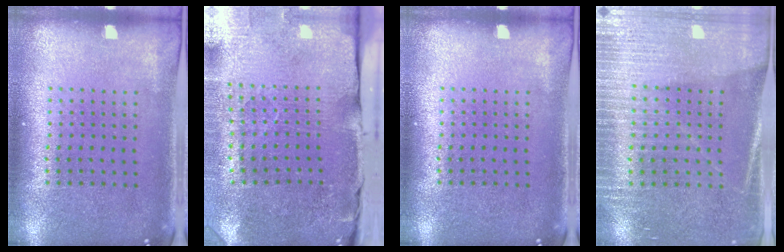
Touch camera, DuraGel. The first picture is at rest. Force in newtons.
{"total": 4.5, "press": 3.7, "slide": 2.5}
{"total": 0.0}
{"total": 3.3, "press": 2.9, "slide": 1.5}